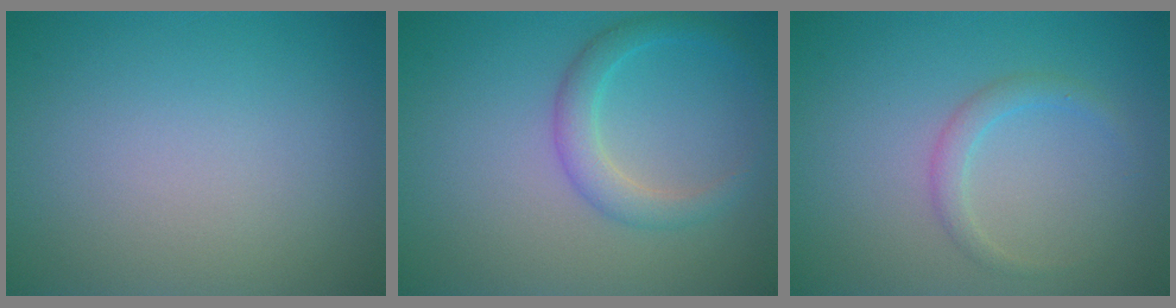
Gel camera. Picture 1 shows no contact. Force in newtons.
{"total": 2.6, "press": 2.6, "slide": 0.1}
{"total": 1.5, "press": 1.5, "slide": 0.1}